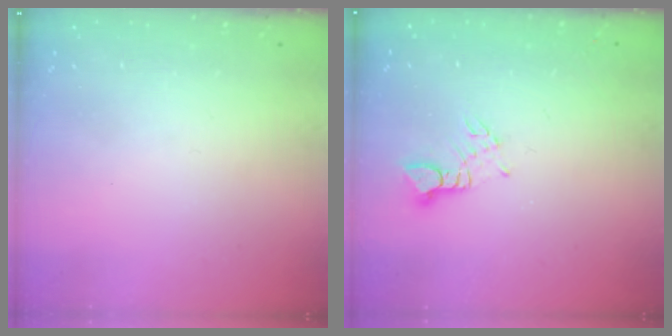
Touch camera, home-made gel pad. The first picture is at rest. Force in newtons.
{"total": 3.1, "press": 3.0, "slide": 0.4}